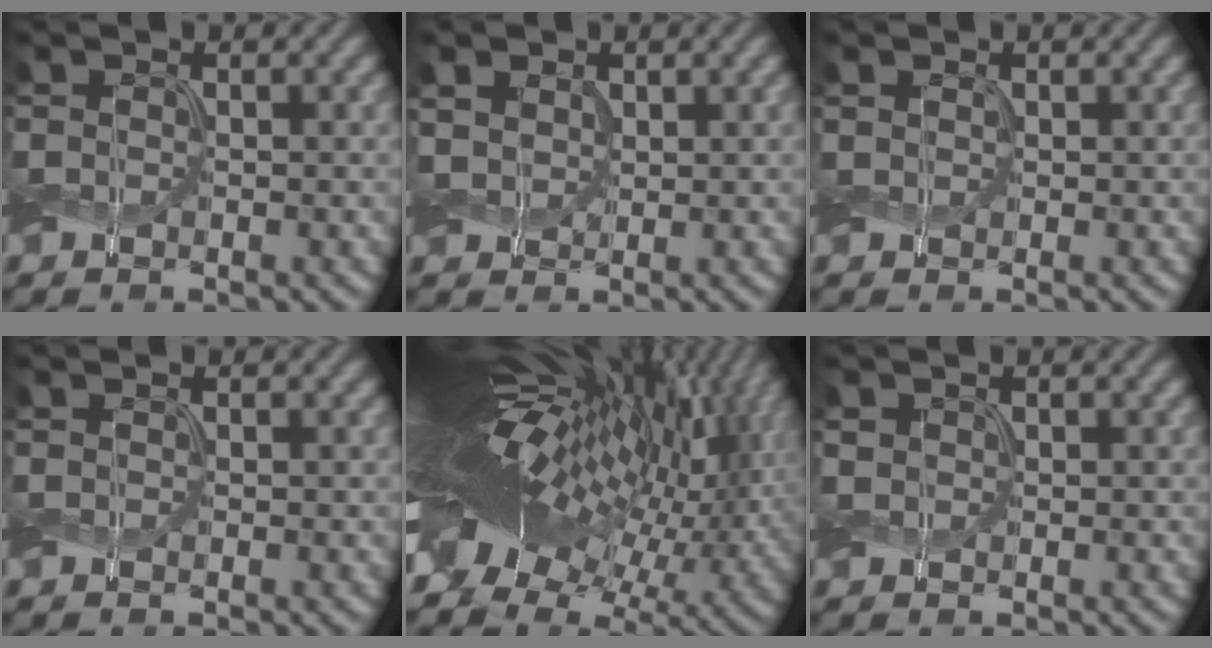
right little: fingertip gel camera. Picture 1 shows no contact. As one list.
[{"total": 3.2, "force": [1.2, 2.5, 1.7], "torque": [-0.054, 0.004, 0.019]}, {"total": 0.7, "force": [0.4, 0.6, 0.2], "torque": [-0.007, 0.001, 0.006]}, {"total": 0.0}, {"total": 18.9, "force": [2.3, 8.2, 16.9], "torque": [-0.284, 0.012, 0.026]}, {"total": 0.9, "force": [0.3, 0.8, 0.2], "torque": [-0.010, 0.001, 0.003]}]